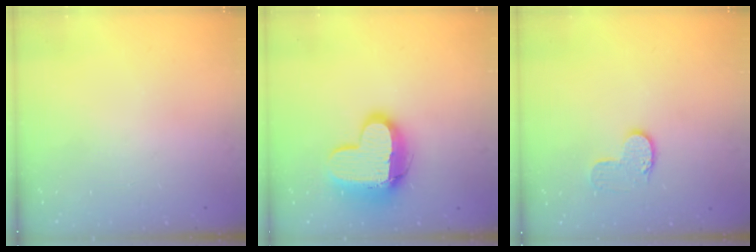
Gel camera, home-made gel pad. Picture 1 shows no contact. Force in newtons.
{"total": 14.2, "press": 14.2, "slide": 1.1}
{"total": 7.4, "press": 7.4, "slide": 0.2}